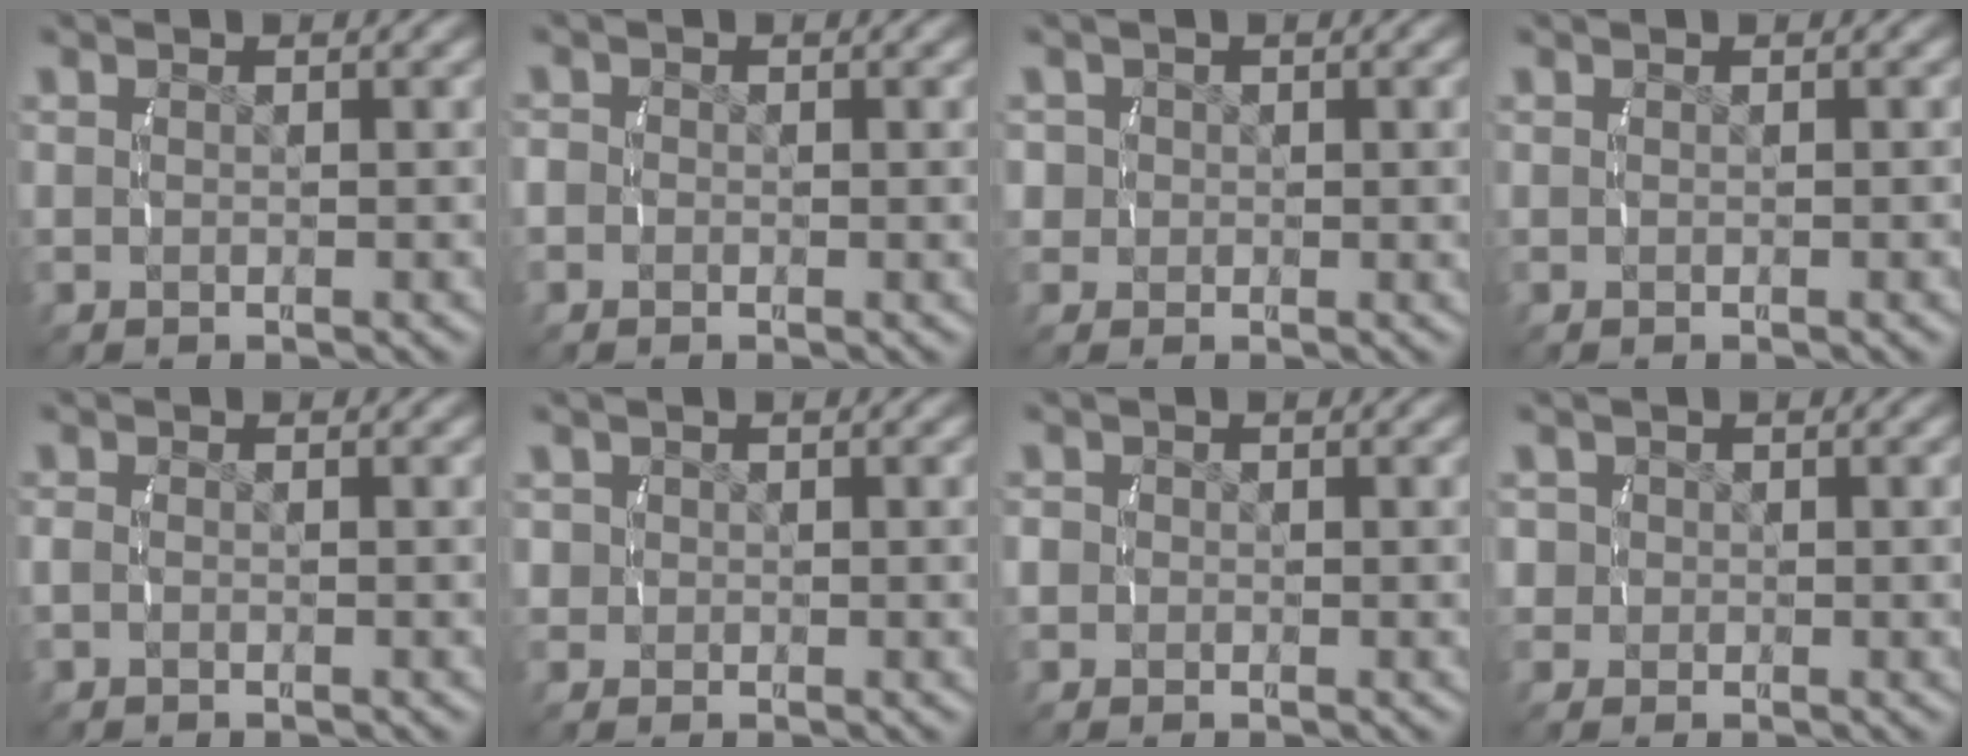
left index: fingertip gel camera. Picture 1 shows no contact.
{"total": 1.3, "force": [-0.2, 1.1, 0.6], "torque": [-0.017, -0.001, -0.006]}
{"total": 3.0, "force": [0.4, 2.8, 1.2], "torque": [-0.038, -0.006, 0.009]}
{"total": 0.0}
{"total": 1.0, "force": [-0.3, 0.5, 0.7], "torque": [-0.019, -0.001, -0.007]}
{"total": 1.9, "force": [0.4, 1.8, 0.7], "torque": [-0.025, -0.005, 0.010]}
{"total": 2.1, "force": [0.0, 1.9, 0.8], "torque": [-0.026, -0.001, -0.002]}
{"total": 3.2, "force": [0.2, 3.0, 1.2], "torque": [-0.038, -0.006, 0.004]}